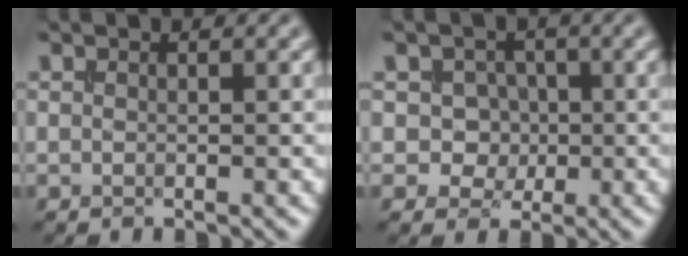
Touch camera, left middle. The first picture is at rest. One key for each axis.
{"total": 3.0, "fx": 0.0, "fy": 2.6, "fz": 1.4, "tx": -0.009, "ty": 0.005, "tz": -0.012}